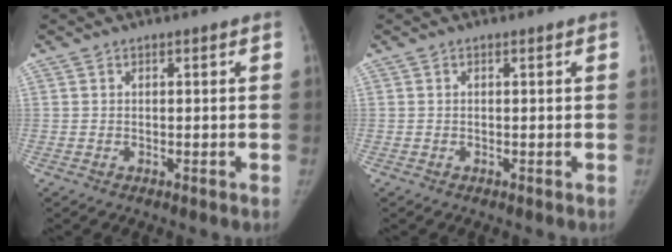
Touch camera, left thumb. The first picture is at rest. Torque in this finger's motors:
{"motor_torque": [-0.35, -0.31, -0.20, 0.63, -0.08]}